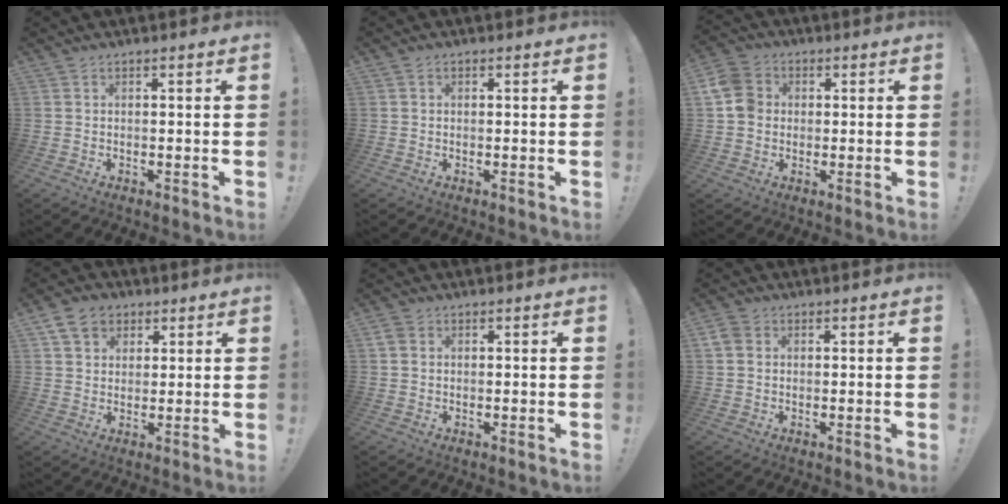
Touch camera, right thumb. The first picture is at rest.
{"total": 0.6, "force": [0.0, 0.6, 0.2], "torque": [0.001, 0.001, -0.001]}
{"total": 8.6, "force": [0.5, 7.5, 4.3], "torque": [-0.072, 0.012, 0.012]}
{"total": 8.8, "force": [4.4, 6.8, 3.5], "torque": [-0.059, -0.010, 0.089]}
{"total": 2.7, "force": [1.0, 2.1, 1.4], "torque": [-0.021, 0.000, 0.020]}
{"total": 4.2, "force": [1.1, 3.4, 2.2], "torque": [-0.044, 0.002, 0.023]}